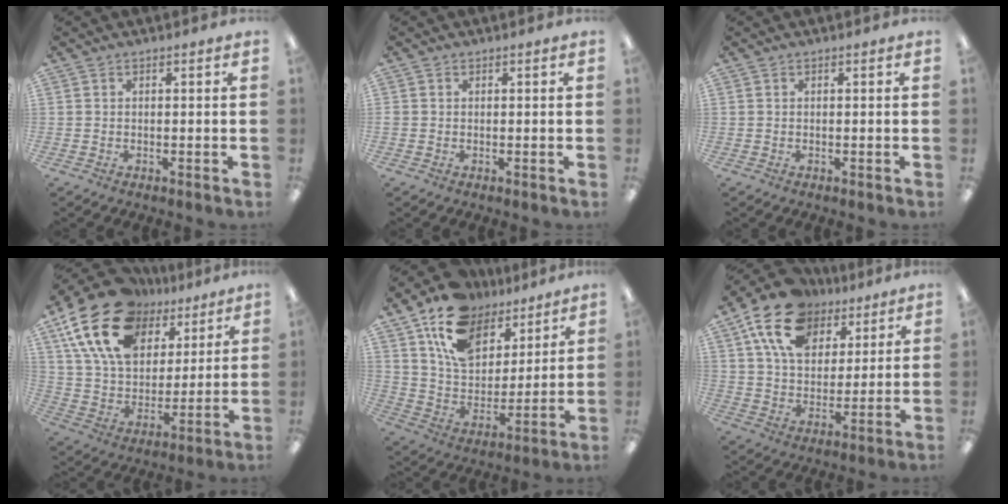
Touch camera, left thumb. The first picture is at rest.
{"total": 0.5, "force": [0.0, 0.5, 0.2], "torque": [-0.002, 0.004, -0.002]}
{"total": 0.0}
{"total": 21.6, "force": [11.9, 13.5, 11.9], "torque": [-0.229, -0.042, 0.221]}
{"total": 16.5, "force": [10.5, 10.5, 7.2], "torque": [-0.139, -0.051, 0.197]}
{"total": 17.7, "force": [10.5, 11.3, 8.7], "torque": [-0.159, -0.040, 0.193]}